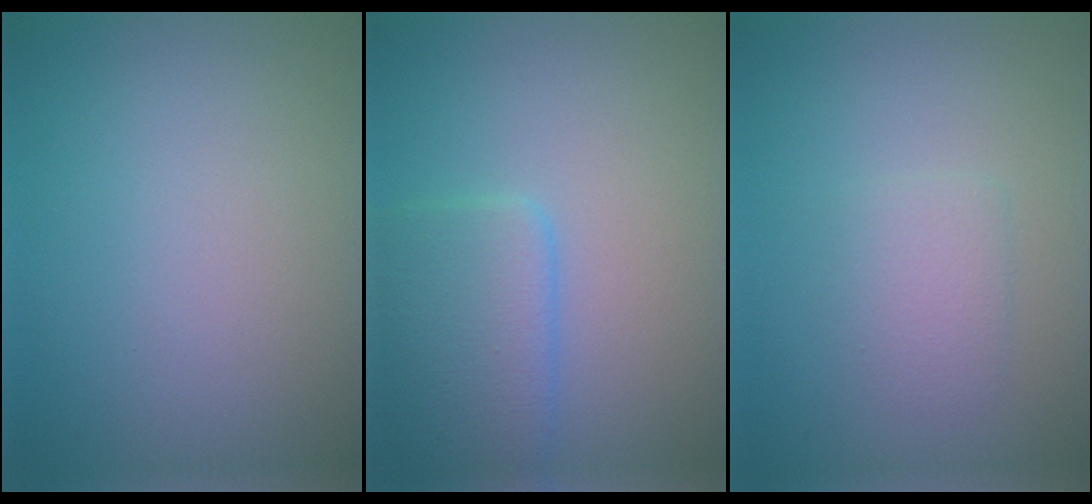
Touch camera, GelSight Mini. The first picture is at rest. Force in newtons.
{"total": 4.2, "press": 4.1, "slide": 0.1}
{"total": 1.7, "press": 1.7, "slide": 0.3}